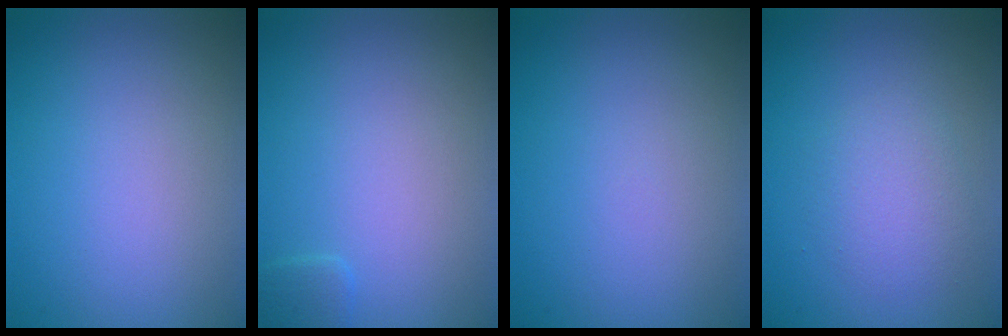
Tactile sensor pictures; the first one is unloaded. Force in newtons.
{"total": 0.9, "press": 0.8, "slide": 0.1}
{"total": 0.0}
{"total": 2.4, "press": 2.4, "slide": 0.0}